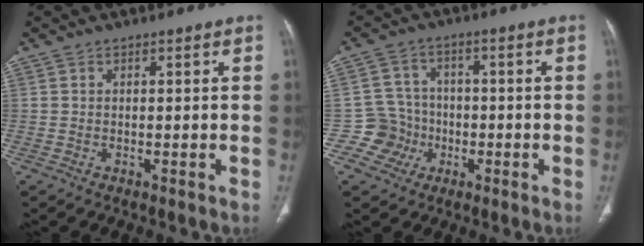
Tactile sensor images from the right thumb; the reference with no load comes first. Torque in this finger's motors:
{"motor_torque": [-0.18, -0.27, 0.45, -0.36, -0.04]}